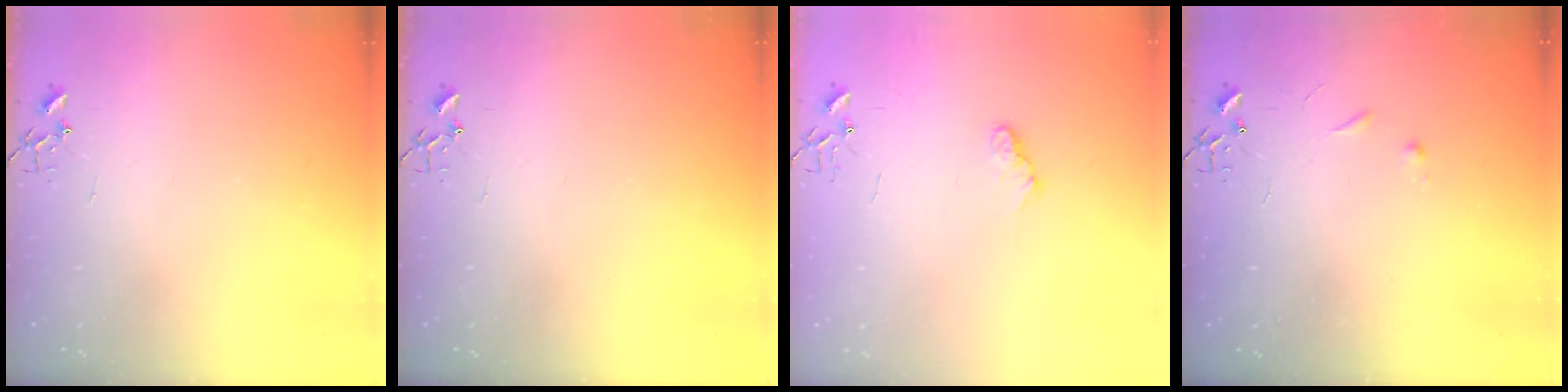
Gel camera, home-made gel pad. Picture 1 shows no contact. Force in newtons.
{"total": 0.0}
{"total": 7.2, "press": 7.1, "slide": 0.7}
{"total": 5.3, "press": 5.2, "slide": 0.7}